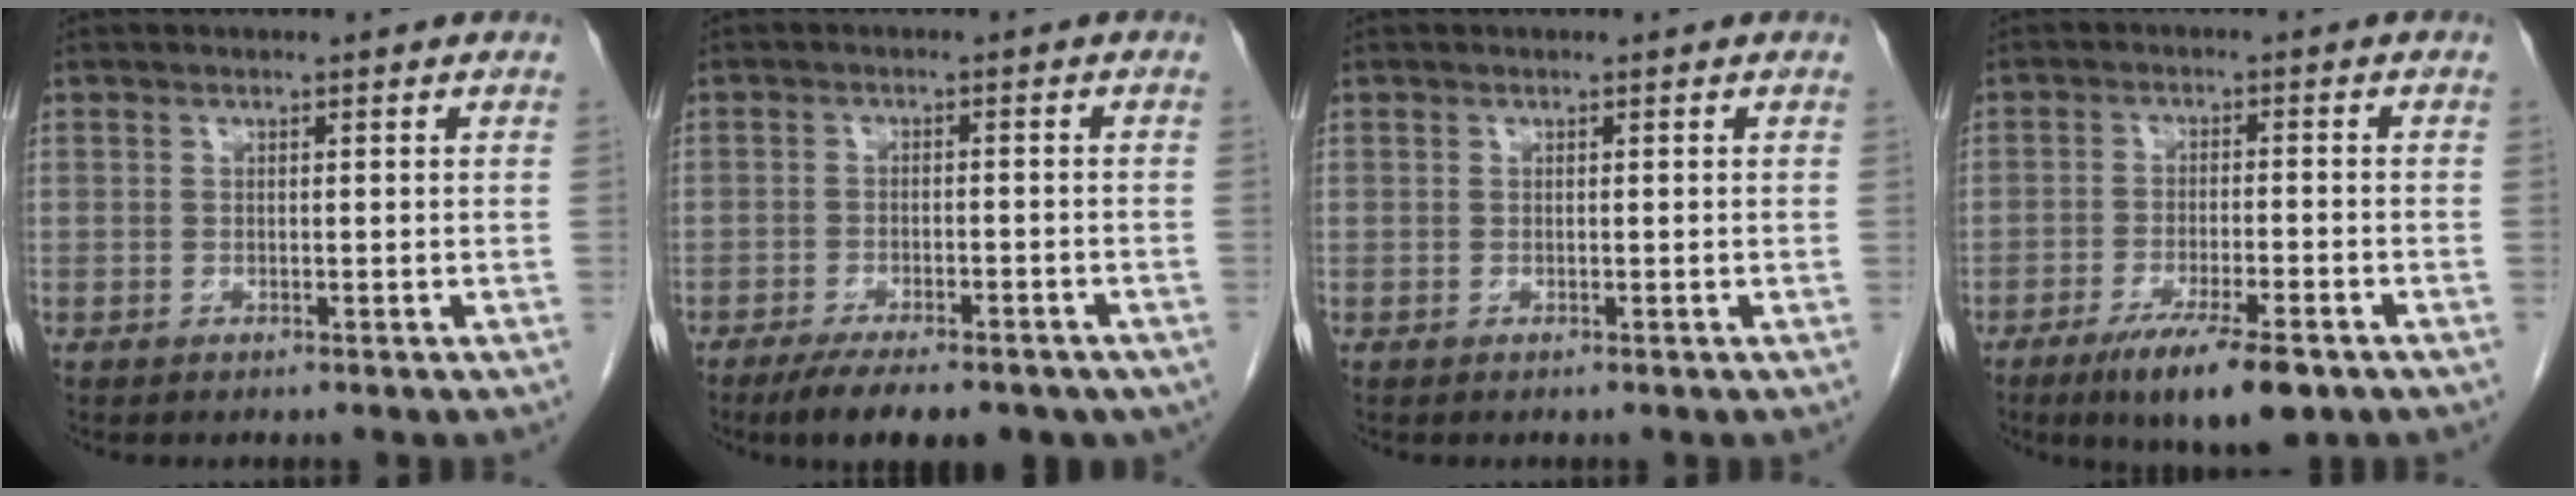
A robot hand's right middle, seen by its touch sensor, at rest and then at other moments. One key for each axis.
{"total": 13.0, "fx": -9.6, "fy": 4.4, "fz": 7.6, "tx": -0.104, "ty": -0.005, "tz": -0.130}
{"total": 0.0}
{"total": 9.9, "fx": -6.3, "fy": 1.5, "fz": 7.5, "tx": -0.123, "ty": -0.021, "tz": -0.099}